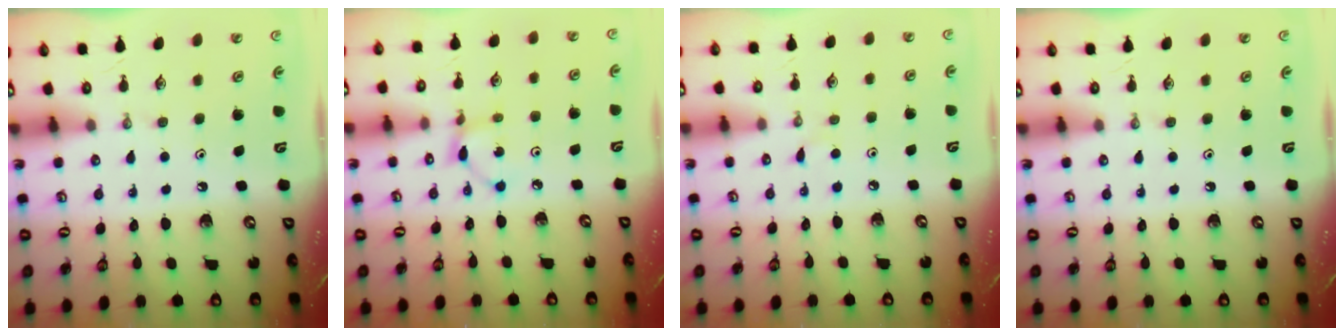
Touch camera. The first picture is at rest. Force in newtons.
{"total": 2.7, "press": 2.7, "slide": 0.1}
{"total": 2.1, "press": 2.1, "slide": 0.3}
{"total": 0.0}